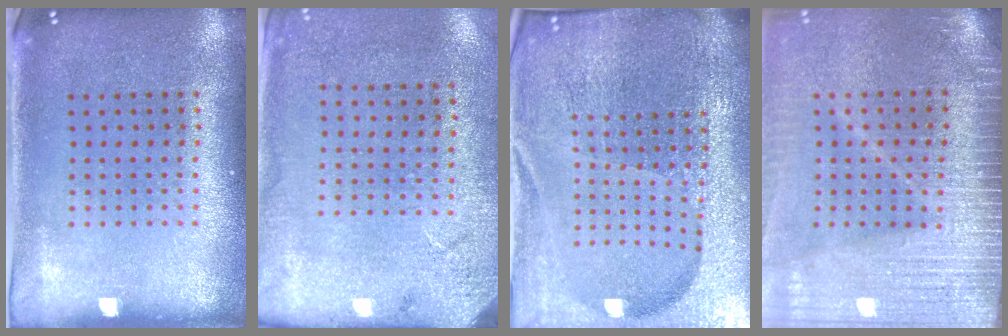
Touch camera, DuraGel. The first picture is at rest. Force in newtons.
{"total": 2.7, "press": 2.2, "slide": 1.5}
{"total": 6.3, "press": 5.5, "slide": 3.0}
{"total": 3.9, "press": 3.4, "slide": 1.9}